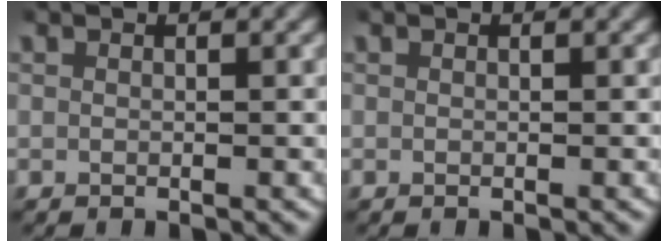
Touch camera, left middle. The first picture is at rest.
{"total": 0.0}